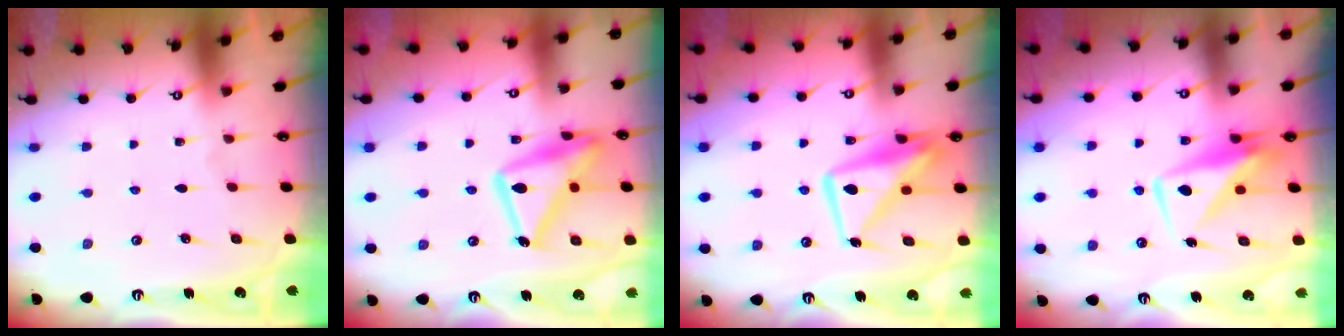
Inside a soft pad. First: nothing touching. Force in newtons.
{"total": 18.6, "press": 18.6, "slide": 1.2}
{"total": 12.7, "press": 12.6, "slide": 1.5}
{"total": 8.8, "press": 8.8, "slide": 0.9}